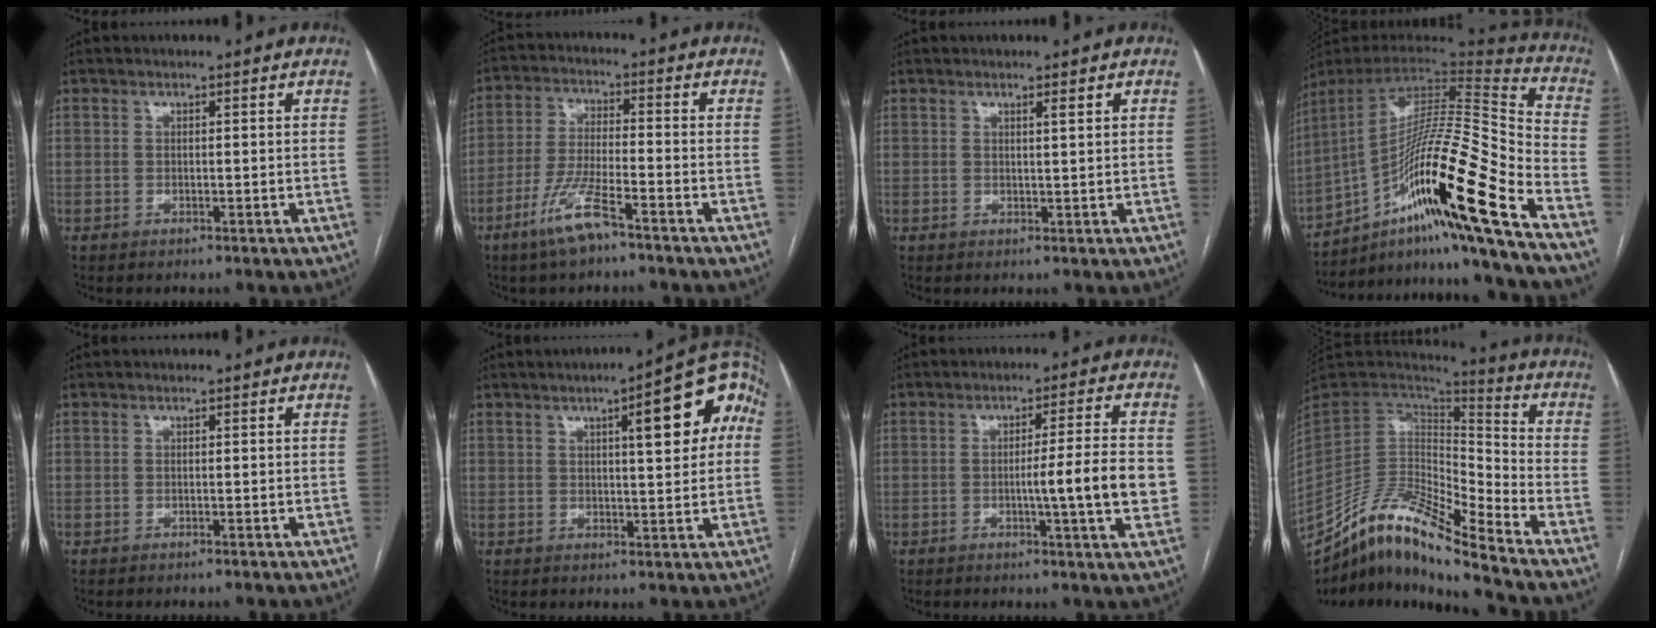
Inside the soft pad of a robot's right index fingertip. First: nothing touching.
{"total": 8.1, "force": [-5.2, 1.1, 6.1], "torque": [-0.129, -0.011, -0.101]}
{"total": 1.4, "force": [0.9, 0.0, 1.0], "torque": [-0.016, -0.002, 0.014]}
{"total": 25.2, "force": [-12.9, -0.3, 21.6], "torque": [-0.339, -0.005, -0.223]}
{"total": 0.0}
{"total": 11.2, "force": [3.2, 2.3, 10.5], "torque": [-0.131, 0.026, 0.035]}
{"total": 8.9, "force": [-1.2, -0.2, 8.9], "torque": [-0.122, -0.002, -0.021]}
{"total": 17.0, "force": [-14.1, 1.5, 9.2], "torque": [-0.163, 0.030, -0.260]}